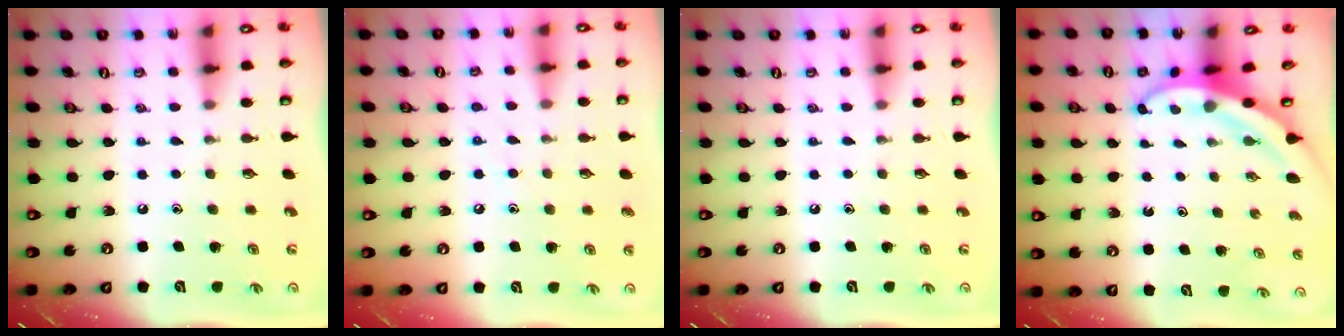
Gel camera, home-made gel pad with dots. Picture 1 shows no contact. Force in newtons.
{"total": 6.4, "press": 6.3, "slide": 0.8}
{"total": 0.0}
{"total": 3.8, "press": 3.7, "slide": 0.4}